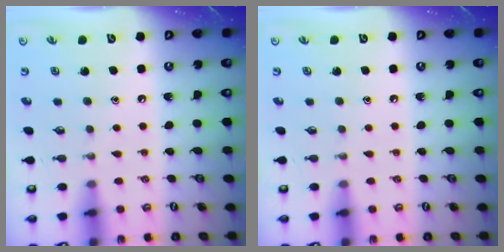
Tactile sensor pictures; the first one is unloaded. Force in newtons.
{"total": 0.0}